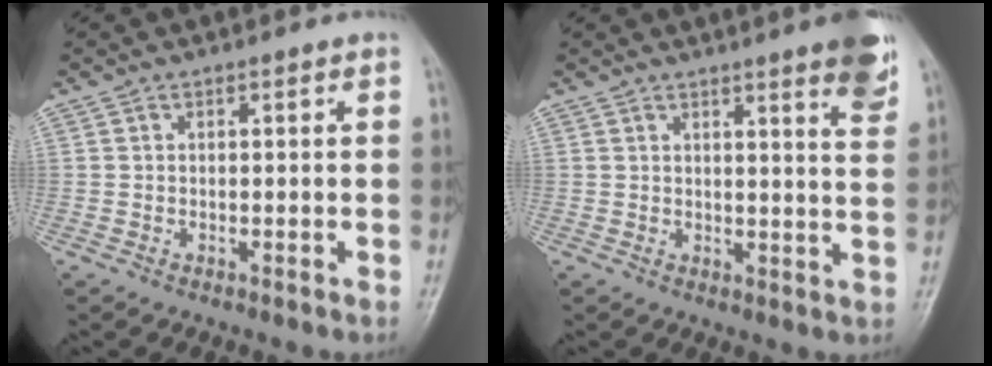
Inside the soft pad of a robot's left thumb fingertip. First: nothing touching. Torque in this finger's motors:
{"motor_torque": [1.44, 0.75, 0.80, -0.57, 0.17]}